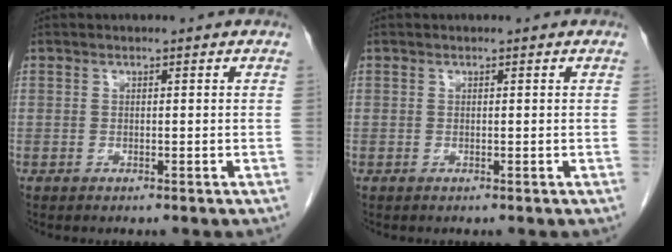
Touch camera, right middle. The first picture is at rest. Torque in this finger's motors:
{"motor_torque": [-0.14, 0.02, -0.03, -0.01]}